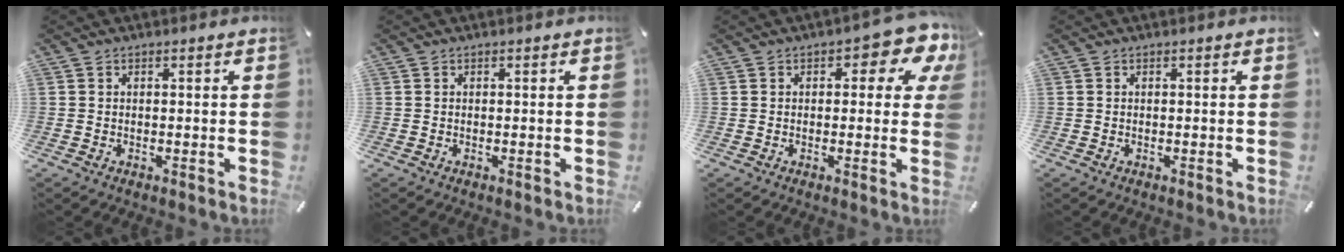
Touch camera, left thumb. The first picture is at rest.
{"total": 0.0}
{"total": 7.9, "force": [3.5, 3.7, 6.0], "torque": [-0.075, -0.015, 0.054]}
{"total": 0.0}